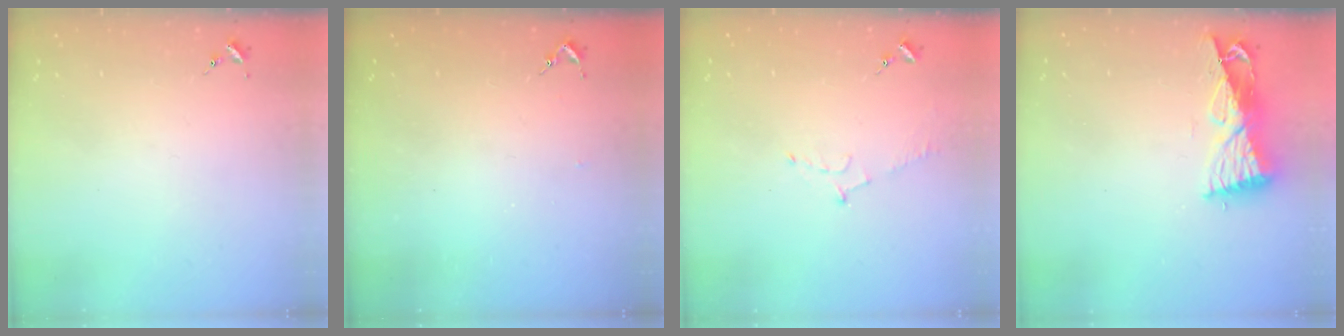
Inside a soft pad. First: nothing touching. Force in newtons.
{"total": 2.6, "press": 2.5, "slide": 0.3}
{"total": 5.7, "press": 5.7, "slide": 0.6}
{"total": 9.3, "press": 9.3, "slide": 1.0}